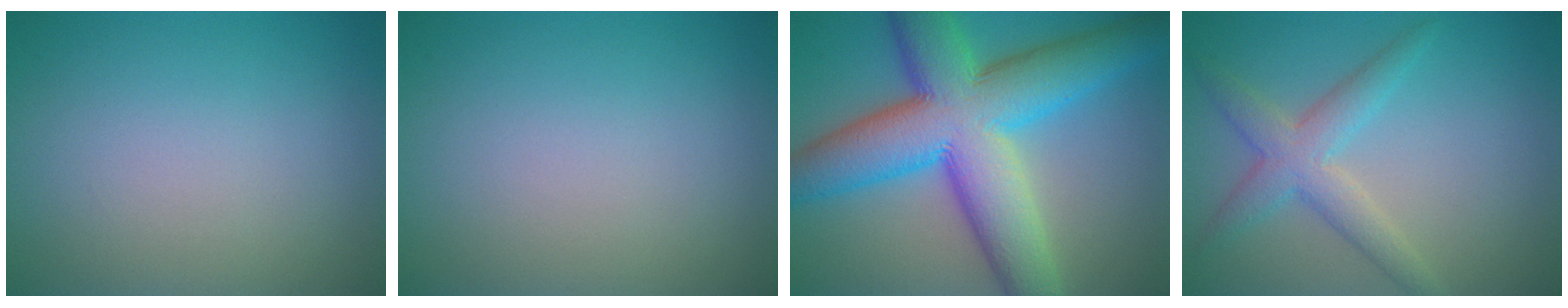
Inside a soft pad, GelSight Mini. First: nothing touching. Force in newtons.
{"total": 0.0}
{"total": 13.6, "press": 13.6, "slide": 0.1}
{"total": 3.8, "press": 3.8, "slide": 0.0}